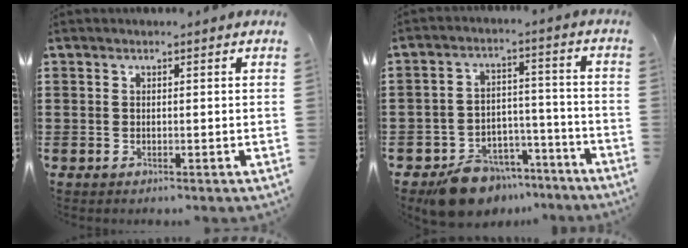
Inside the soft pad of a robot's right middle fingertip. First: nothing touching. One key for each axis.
{"total": 8.5, "fx": -7.4, "fy": 3.8, "fz": 1.8, "tx": -0.028, "ty": 0.039, "tz": -0.138}